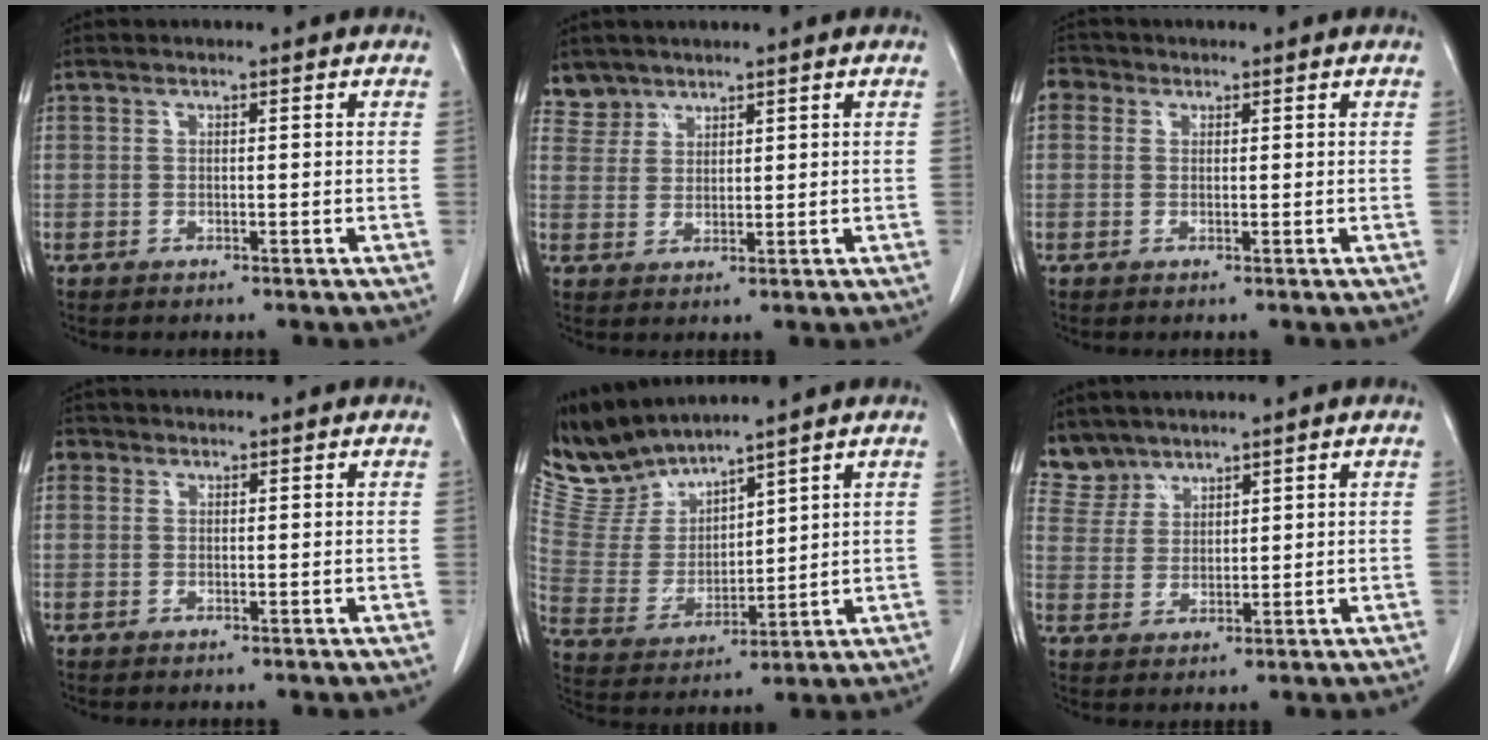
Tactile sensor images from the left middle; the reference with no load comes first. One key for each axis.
{"total": 3.3, "fx": 2.8, "fy": 1.6, "fz": -0.7, "tx": 0.021, "ty": 0.006, "tz": 0.055}
{"total": 2.4, "fx": 1.0, "fy": 2.1, "fz": 0.7, "tx": -0.010, "ty": 0.013, "tz": 0.013}
{"total": 1.3, "fx": 0.5, "fy": 1.2, "fz": 0.2, "tx": 0.005, "ty": 0.006, "tz": 0.004}
{"total": 8.3, "fx": 8.3, "fy": 0.5, "fz": 0.5, "tx": -0.037, "ty": 0.005, "tz": 0.192}
{"total": 4.3, "fx": 4.0, "fy": 1.6, "fz": -0.6, "tx": 0.013, "ty": 0.005, "tz": 0.089}